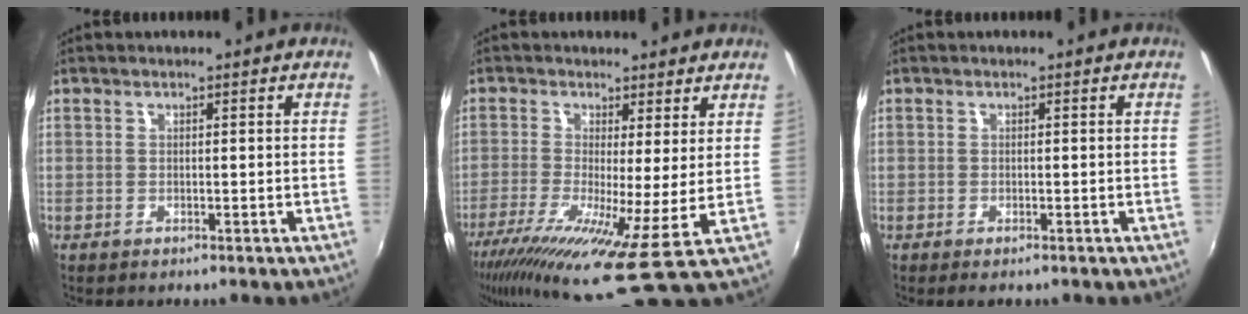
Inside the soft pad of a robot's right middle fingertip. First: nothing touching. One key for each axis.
{"total": 12.5, "fx": -2.5, "fy": 1.7, "fz": 12.1, "tx": -0.235, "ty": -0.042, "tz": -0.054}
{"total": 1.1, "fx": -0.9, "fy": 0.5, "fz": 0.5, "tx": -0.010, "ty": -0.005, "tz": -0.017}